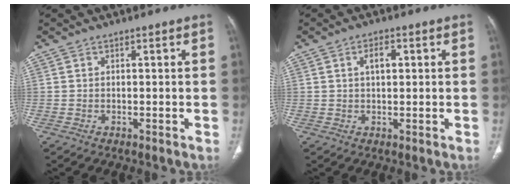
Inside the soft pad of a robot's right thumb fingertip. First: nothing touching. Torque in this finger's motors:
{"motor_torque": [-0.04, 0.31, 0.23, -0.07, 0.03]}